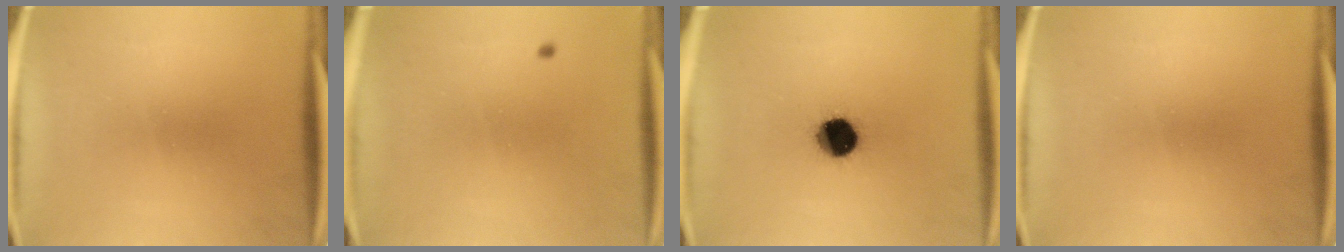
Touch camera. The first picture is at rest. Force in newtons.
{"total": 0.6}
{"total": 10.8}
{"total": 0.0}